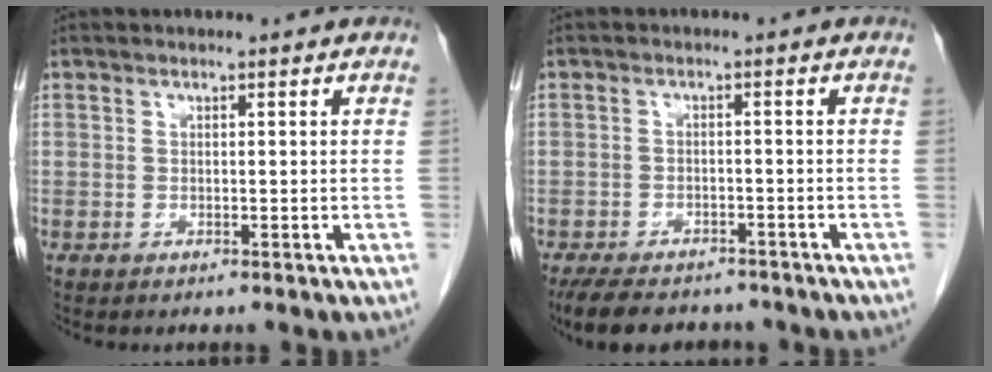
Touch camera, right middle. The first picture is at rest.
{"total": 10.3, "force": [-8.6, 3.9, 4.1], "torque": [-0.077, -0.011, -0.122]}